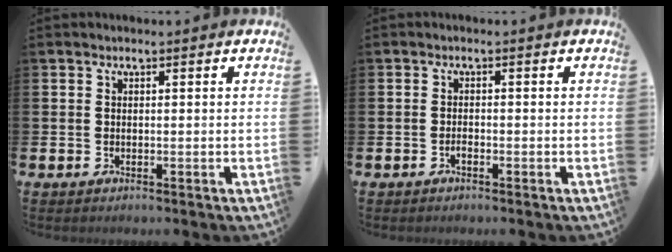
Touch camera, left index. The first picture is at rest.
{"total": 0.7, "force": [-0.5, 0.3, 0.4], "torque": [-0.013, -0.002, -0.009]}